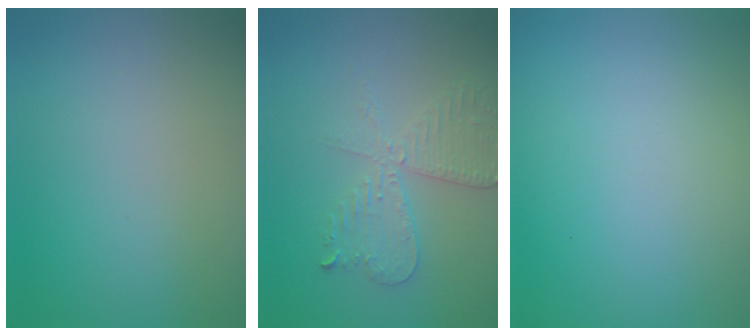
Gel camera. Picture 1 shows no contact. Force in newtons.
{"total": 3.4, "press": 3.3, "slide": 0.6}
{"total": 0.0}